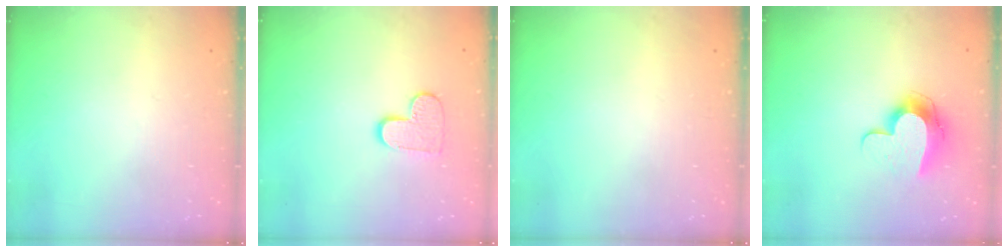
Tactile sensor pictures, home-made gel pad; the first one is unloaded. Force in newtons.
{"total": 8.3, "press": 8.2, "slide": 0.4}
{"total": 0.0}
{"total": 10.9, "press": 10.9, "slide": 1.1}